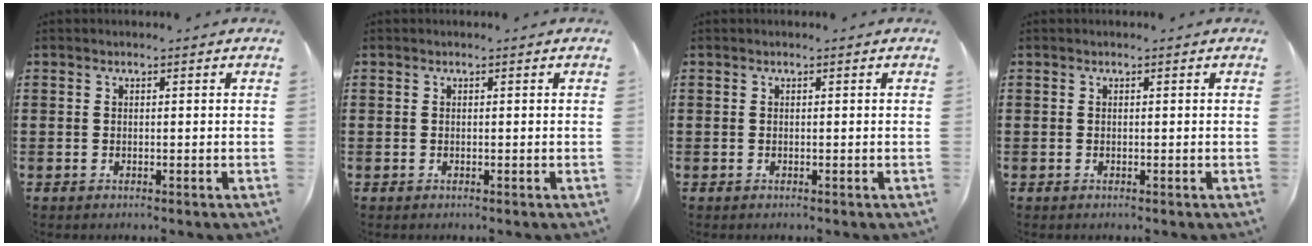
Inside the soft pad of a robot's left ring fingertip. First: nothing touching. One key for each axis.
{"total": 0.0}
{"total": 0.0}
{"total": 0.0}